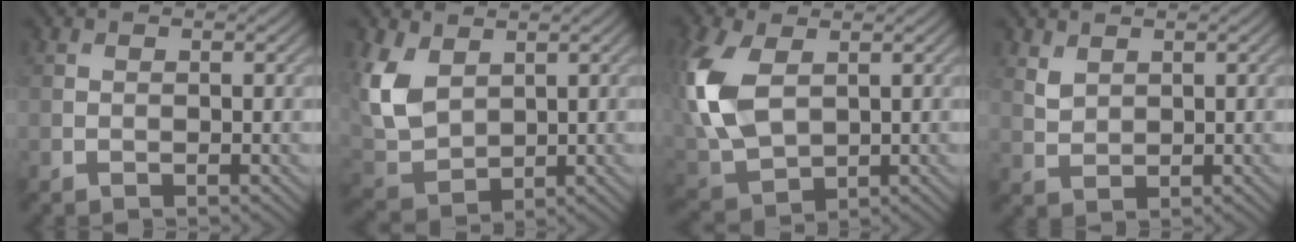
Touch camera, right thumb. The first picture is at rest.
{"total": 8.1, "force": [3.1, 5.3, 5.2], "torque": [-0.147, -0.002, 0.068]}
{"total": 11.2, "force": [2.2, 7.1, 8.3], "torque": [-0.246, 0.001, 0.048]}
{"total": 2.0, "force": [1.5, 1.1, 0.9], "torque": [-0.027, -0.002, 0.036]}